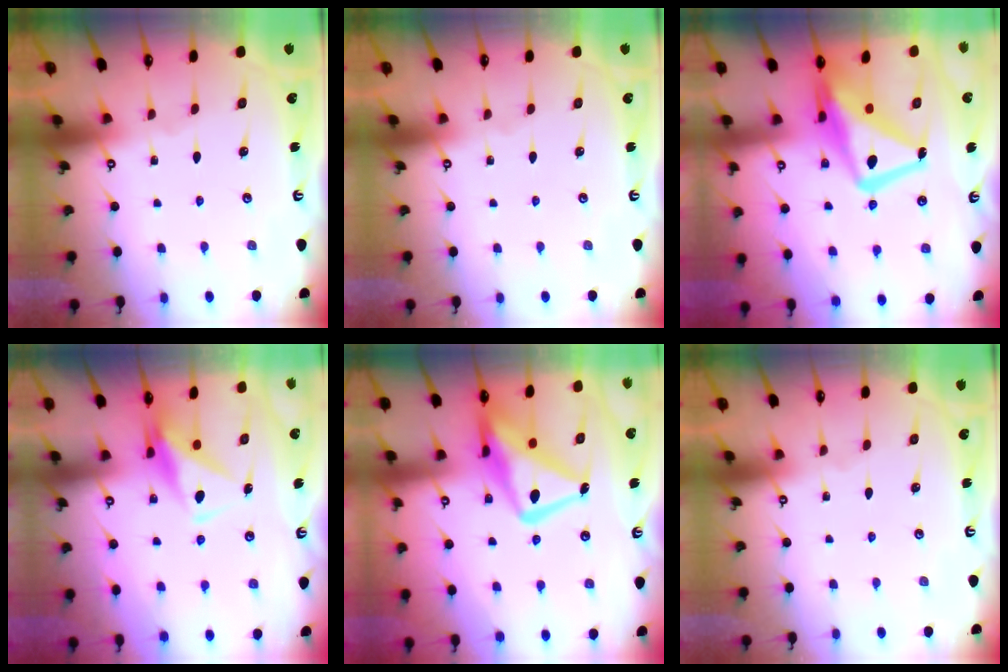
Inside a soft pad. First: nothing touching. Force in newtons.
{"total": 0.0}
{"total": 16.7, "press": 16.6, "slide": 1.8}
{"total": 7.3, "press": 7.2, "slide": 1.1}
{"total": 17.3, "press": 17.2, "slide": 1.7}
{"total": 0.0}